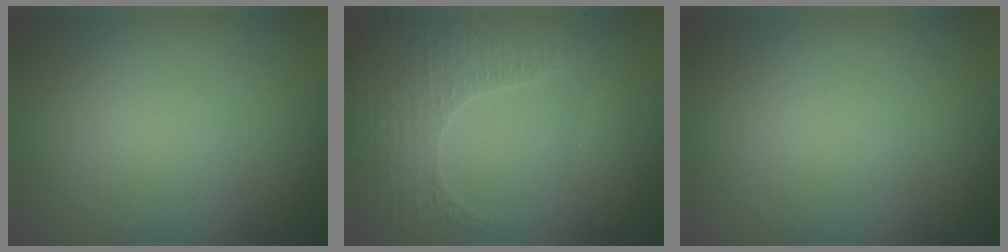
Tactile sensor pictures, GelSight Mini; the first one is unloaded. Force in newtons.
{"total": 3.3, "press": 3.2, "slide": 0.9}
{"total": 0.0}